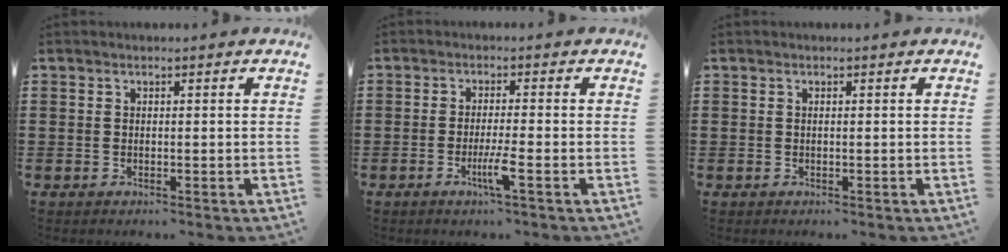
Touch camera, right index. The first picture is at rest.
{"total": 3.8, "force": [-1.8, -0.3, 3.4], "torque": [-0.063, -0.015, -0.033]}
{"total": 0.0}